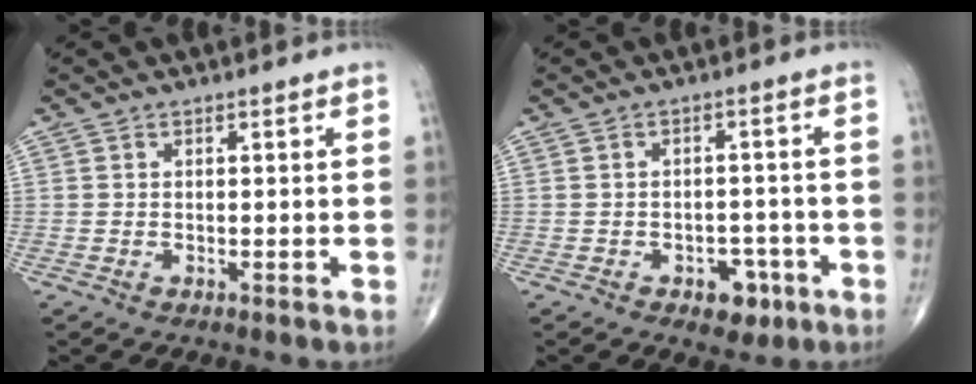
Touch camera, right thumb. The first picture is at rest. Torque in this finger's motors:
{"motor_torque": [2.97, 2.03, 0.32, -0.60, -0.01]}